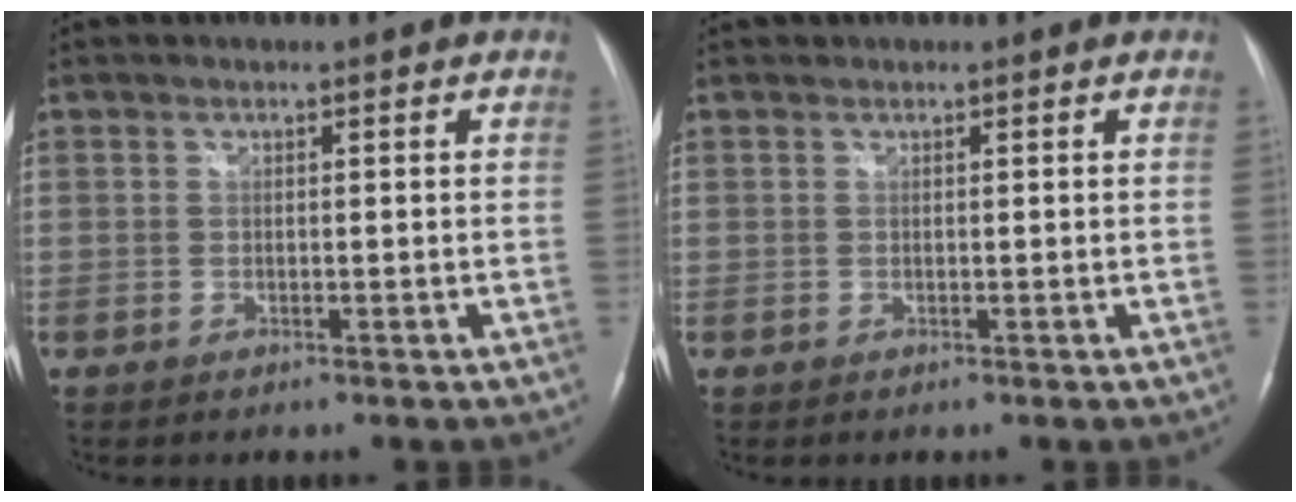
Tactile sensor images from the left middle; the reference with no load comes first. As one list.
[{"total": 0.0}]